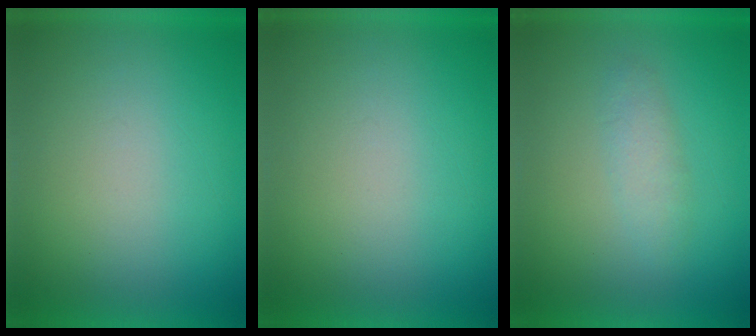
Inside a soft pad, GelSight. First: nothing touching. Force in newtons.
{"total": 0.0}
{"total": 2.3}